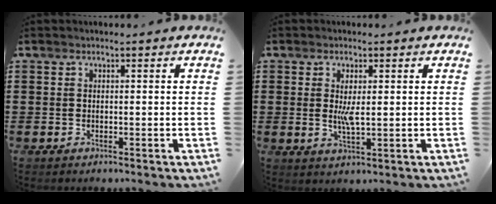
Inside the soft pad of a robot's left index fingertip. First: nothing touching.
{"total": 3.7, "force": [0.6, 1.1, 3.4], "torque": [-0.069, 0.002, 0.009]}